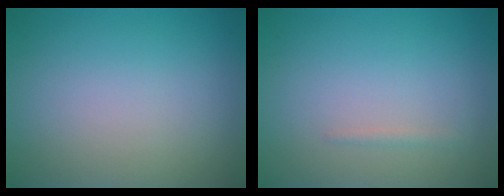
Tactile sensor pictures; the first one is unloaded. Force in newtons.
{"total": 0.6, "press": 0.6, "slide": 0.0}